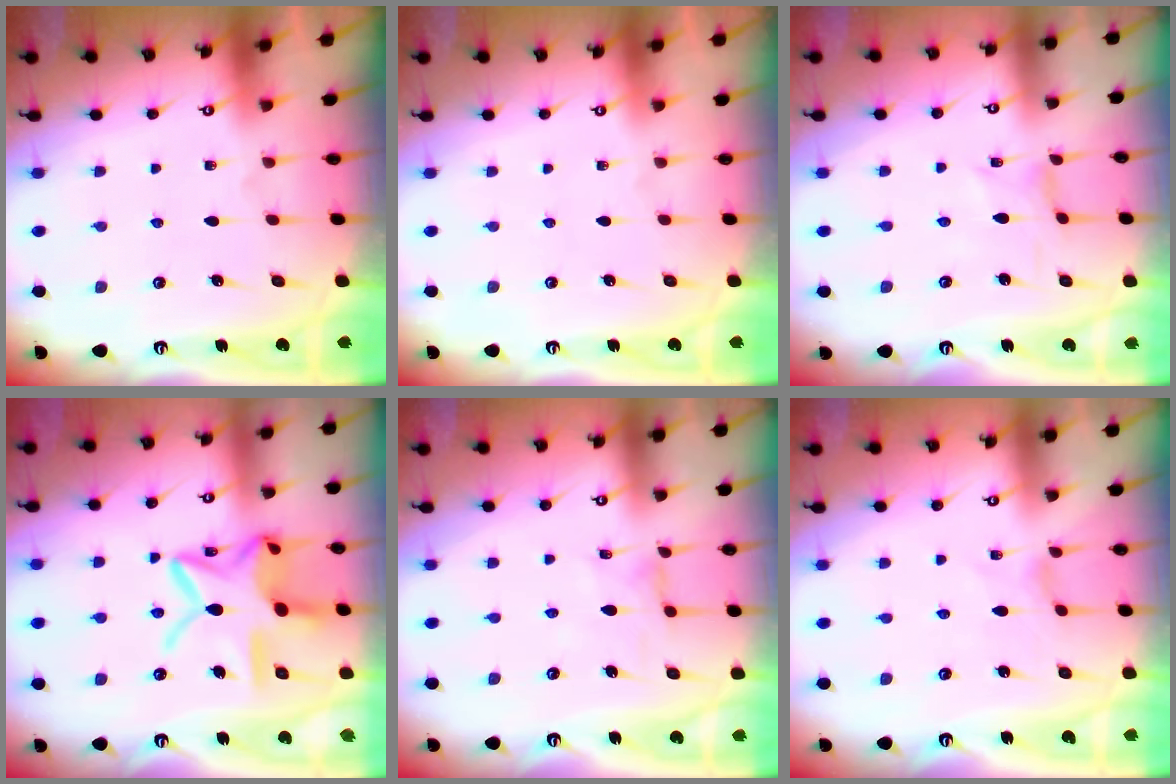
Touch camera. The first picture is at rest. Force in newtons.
{"total": 0.0}
{"total": 0.0}
{"total": 17.4, "press": 17.3, "slide": 1.4}
{"total": 1.7, "press": 1.7, "slide": 0.3}
{"total": 0.0}